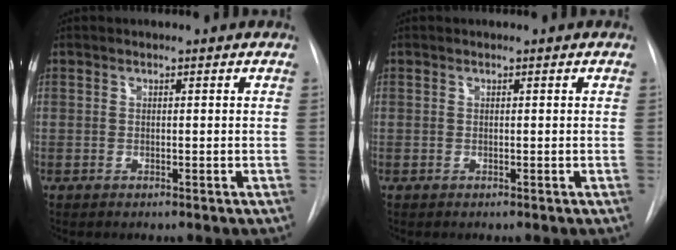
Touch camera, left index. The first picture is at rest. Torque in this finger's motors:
{"motor_torque": [0.00, 0.00, -0.01, 0.00]}